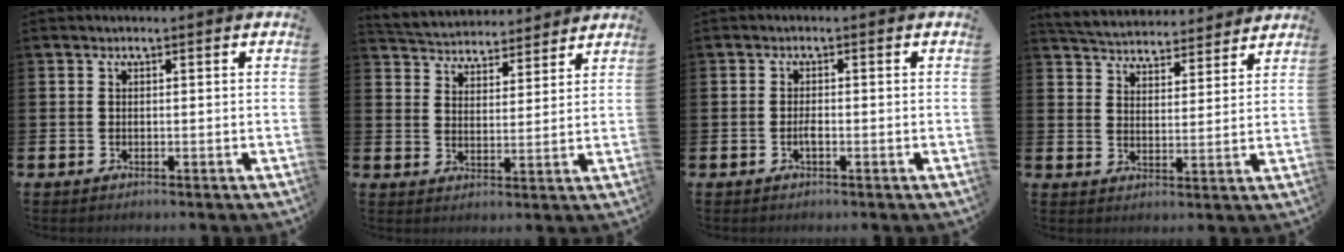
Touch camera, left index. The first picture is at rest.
{"total": 4.8, "force": [4.7, 1.1, -0.1], "torque": [-0.024, -0.027, 0.083]}
{"total": 1.1, "force": [-0.4, 0.3, 1.0], "torque": [-0.019, -0.001, -0.008]}
{"total": 5.3, "force": [5.3, 0.8, 0.2], "torque": [-0.031, -0.033, 0.095]}